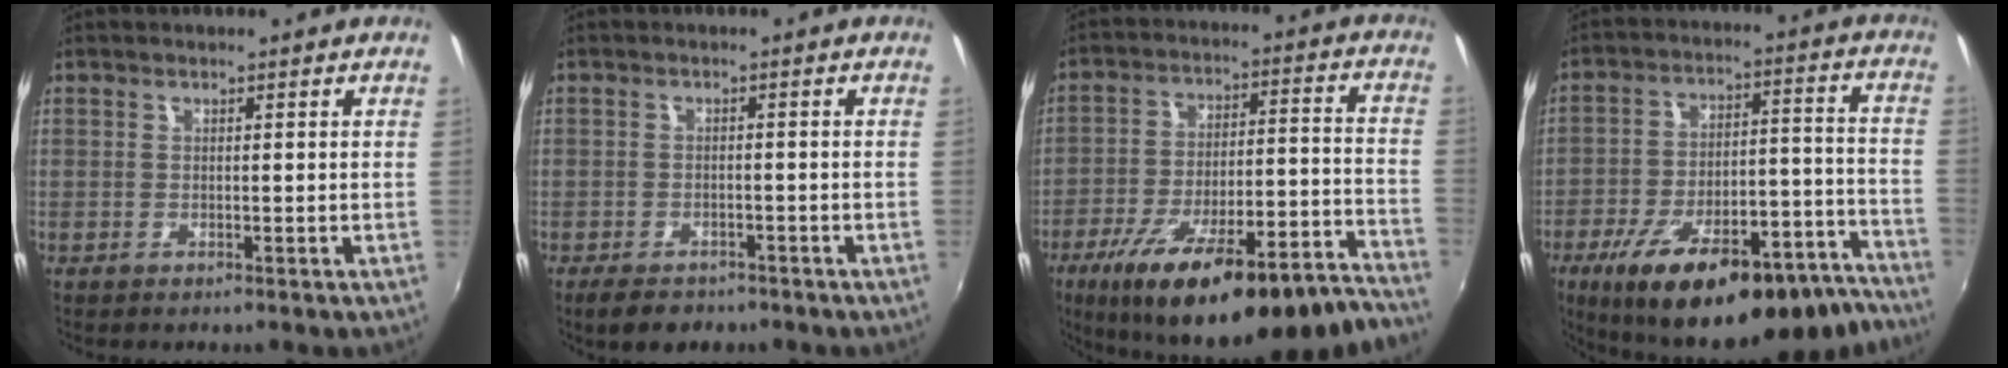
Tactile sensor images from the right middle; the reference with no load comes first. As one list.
[{"total": 5.7, "force": [-4.3, 2.8, 2.5], "torque": [-0.061, -0.013, -0.066]}, {"total": 28.6, "force": [-22.6, 5.9, 16.4], "torque": [-0.247, -0.031, -0.317]}, {"total": 28.8, "force": [-22.0, 9.2, 16.2], "torque": [-0.248, 0.000, -0.298]}]